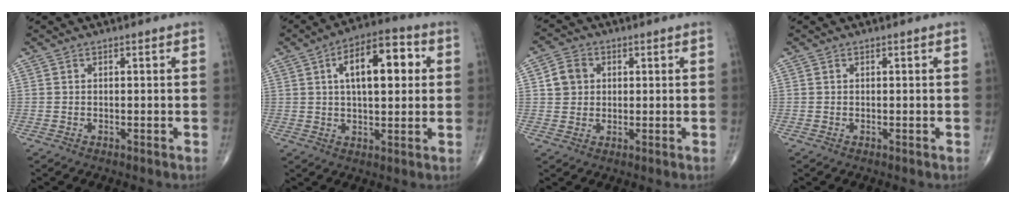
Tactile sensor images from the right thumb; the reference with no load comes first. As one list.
[{"total": 13.4, "force": [3.1, 6.2, 11.4], "torque": [-0.158, 0.016, 0.042]}, {"total": 5.0, "force": [1.1, 4.3, 2.3], "torque": [-0.026, 0.002, 0.015]}, {"total": 0.0}]